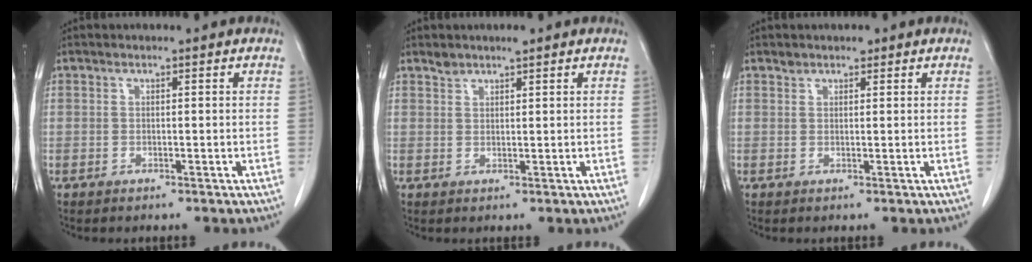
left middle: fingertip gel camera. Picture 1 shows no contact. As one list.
[{"total": 1.7, "force": [1.5, 0.4, 0.7], "torque": [-0.015, 0.006, 0.028]}, {"total": 1.1, "force": [0.9, 0.6, 0.1], "torque": [0.001, 0.001, 0.012]}]